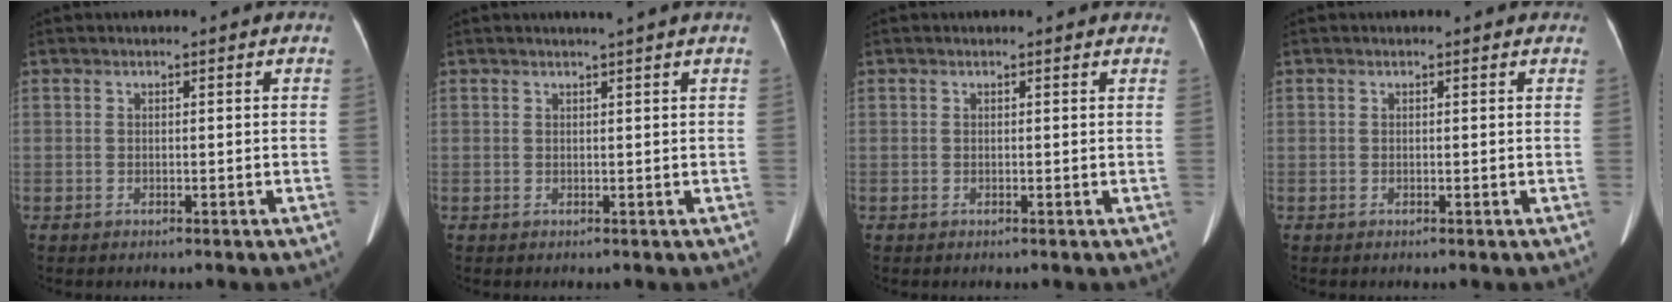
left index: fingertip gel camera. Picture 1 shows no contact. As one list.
[{"total": 2.0, "force": [1.7, -0.6, 0.9], "torque": [-0.014, 0.000, 0.027]}, {"total": 2.2, "force": [2.1, 0.6, 0.6], "torque": [-0.010, 0.005, 0.011]}, {"total": 1.5, "force": [1.4, 0.5, 0.4], "torque": [-0.011, 0.005, 0.004]}]